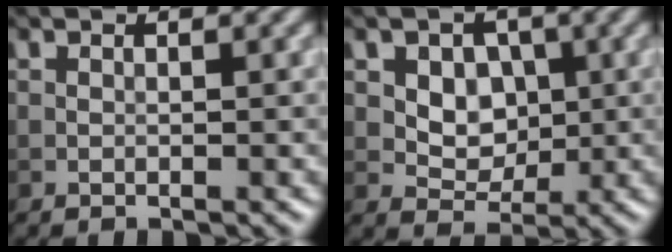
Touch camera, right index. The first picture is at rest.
{"total": 3.8, "force": [0.6, 3.0, 2.3], "torque": [-0.034, -0.009, 0.008]}